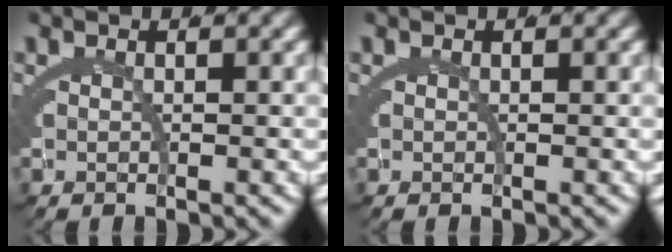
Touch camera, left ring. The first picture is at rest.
{"total": 0.0}